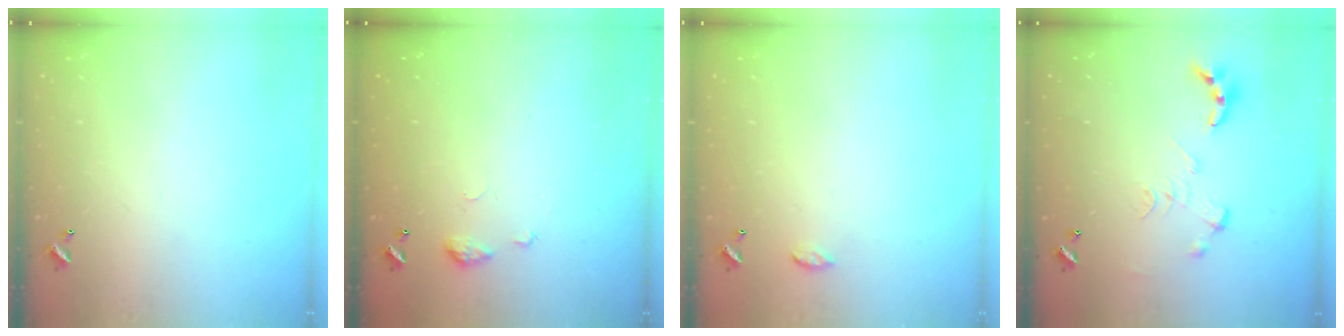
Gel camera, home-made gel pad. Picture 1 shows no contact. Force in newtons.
{"total": 5.4, "press": 5.3, "slide": 0.7}
{"total": 3.5, "press": 3.5, "slide": 0.5}
{"total": 0.0}